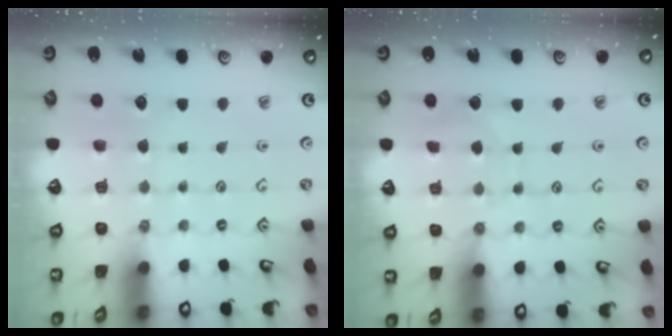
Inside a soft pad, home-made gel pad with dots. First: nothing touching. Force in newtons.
{"total": 5.1, "press": 5.1, "slide": 0.4}